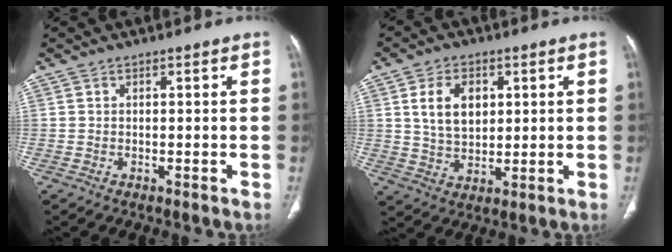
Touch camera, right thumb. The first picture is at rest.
{"total": 9.0, "force": [2.6, 6.0, 6.2], "torque": [-0.090, -0.011, 0.053]}